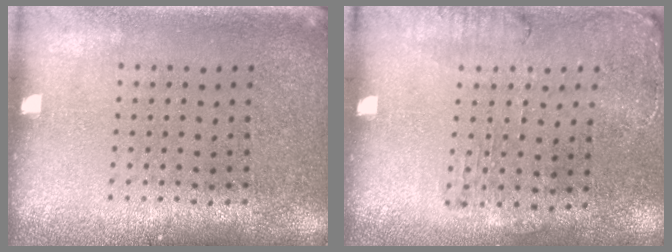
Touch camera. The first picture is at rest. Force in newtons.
{"total": 1.3, "press": 1.2, "slide": 0.5}